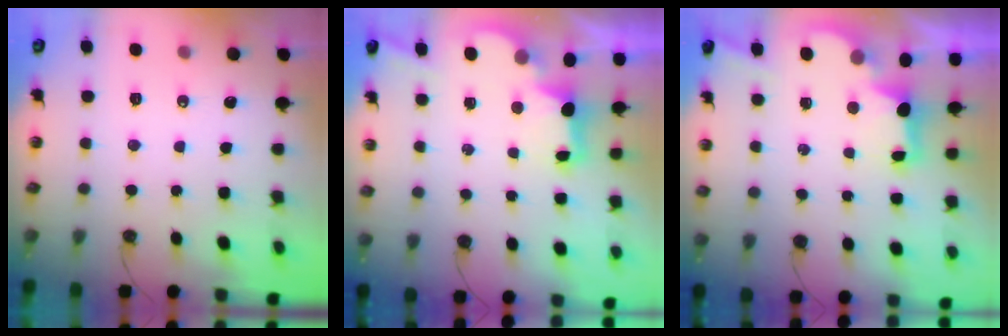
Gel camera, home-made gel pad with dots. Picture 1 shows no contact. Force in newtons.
{"total": 2.7, "press": 2.6, "slide": 0.7}
{"total": 2.5, "press": 2.4, "slide": 0.7}